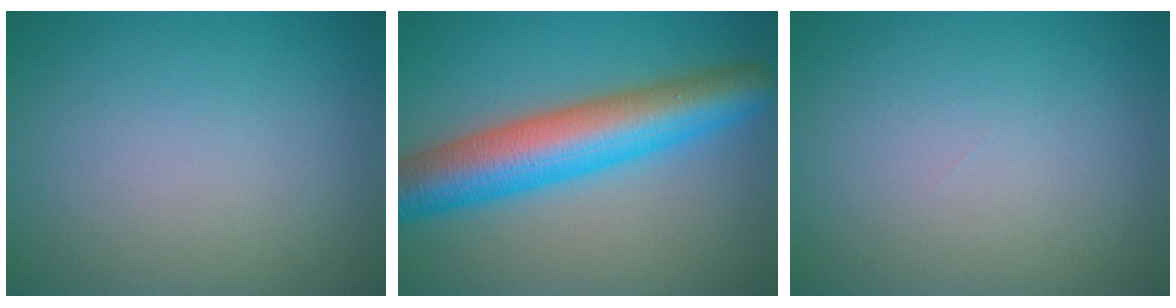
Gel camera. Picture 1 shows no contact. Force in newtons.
{"total": 9.5, "press": 9.5, "slide": 0.2}
{"total": 0.0}